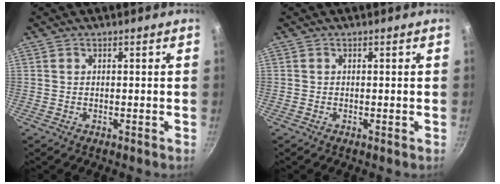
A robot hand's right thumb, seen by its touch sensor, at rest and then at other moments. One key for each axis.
{"total": 0.0}